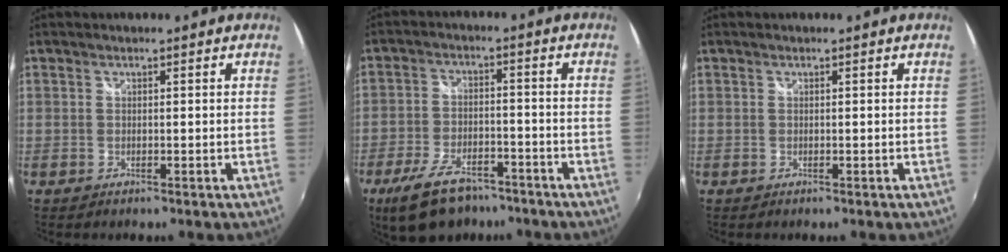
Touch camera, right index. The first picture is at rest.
{"total": 12.5, "force": [-8.8, 5.8, 6.8], "torque": [-0.153, -0.010, -0.148]}
{"total": 0.0}